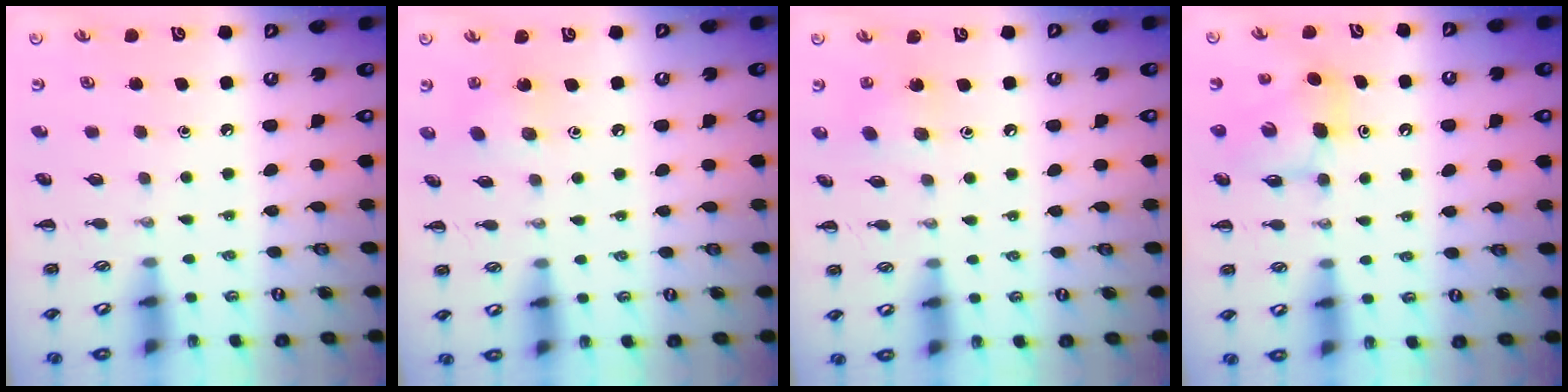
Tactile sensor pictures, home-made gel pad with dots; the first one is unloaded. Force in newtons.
{"total": 4.0, "press": 3.9, "slide": 0.4}
{"total": 4.3, "press": 4.1, "slide": 1.2}
{"total": 8.1, "press": 8.0, "slide": 1.1}